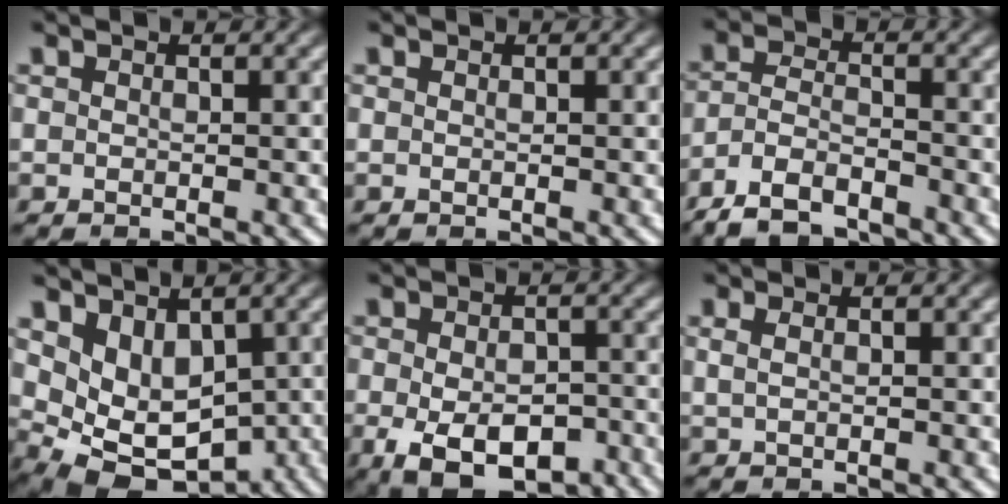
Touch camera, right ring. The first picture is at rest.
{"total": 0.0}
{"total": 6.9, "force": [-4.8, 4.2, 2.5], "torque": [-0.059, -0.029, -0.074]}
{"total": 10.3, "force": [-2.3, 8.1, 6.1], "torque": [-0.128, -0.051, -0.015]}
{"total": 8.5, "force": [-5.2, 4.7, 4.8], "torque": [-0.089, -0.054, -0.056]}
{"total": 0.7, "force": [0.5, -0.3, 0.5], "torque": [-0.005, 0.001, 0.013]}